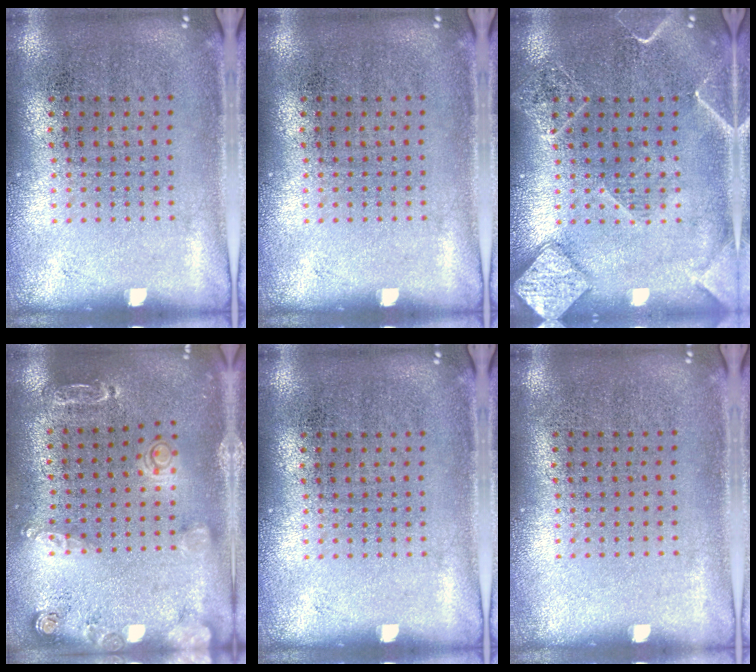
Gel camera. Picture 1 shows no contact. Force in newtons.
{"total": 0.0}
{"total": 3.2, "press": 3.1, "slide": 0.4}
{"total": 1.5, "press": 1.5, "slide": 0.1}
{"total": 0.0}
{"total": 0.0}